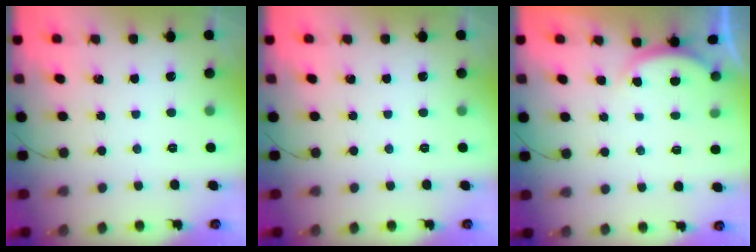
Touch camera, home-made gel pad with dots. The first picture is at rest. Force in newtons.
{"total": 0.0}
{"total": 2.5, "press": 2.4, "slide": 0.6}